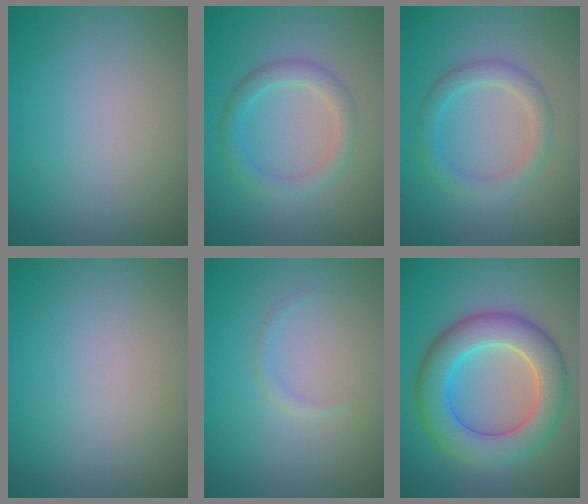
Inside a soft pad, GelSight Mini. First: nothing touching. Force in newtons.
{"total": 2.7, "press": 2.6, "slide": 0.1}
{"total": 2.7, "press": 2.6, "slide": 0.1}
{"total": 0.0}
{"total": 0.7, "press": 0.7, "slide": 0.1}
{"total": 7.9, "press": 7.8, "slide": 0.4}